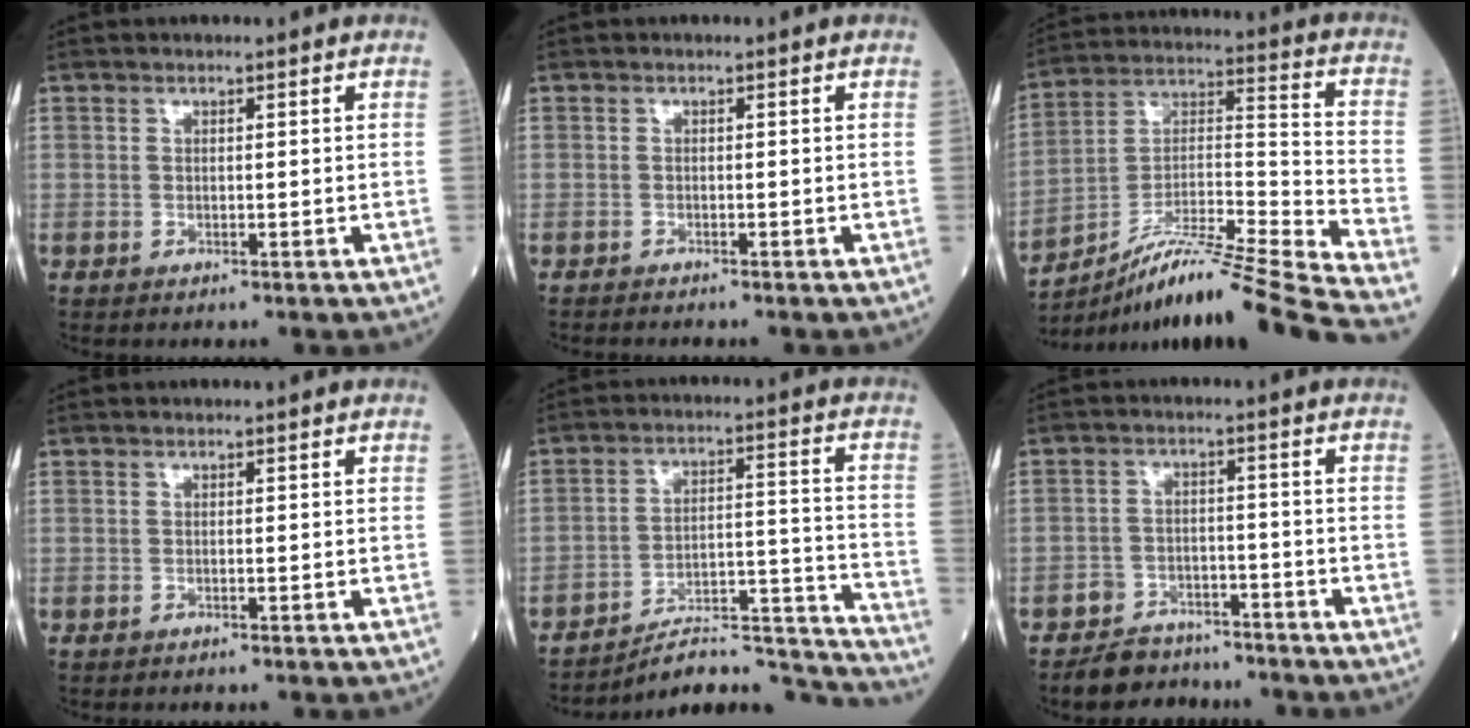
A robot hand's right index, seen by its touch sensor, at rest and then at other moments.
{"total": 1.2, "force": [-1.1, -0.1, 0.4], "torque": [-0.007, -0.001, -0.017]}
{"total": 21.0, "force": [-17.3, -2.4, 11.6], "torque": [-0.182, 0.008, -0.304]}
{"total": 0.0}
{"total": 15.3, "force": [-15.1, -0.3, 2.5], "torque": [-0.014, 0.047, -0.225]}
{"total": 5.8, "force": [-4.9, 3.0, 0.1], "torque": [0.003, 0.010, -0.084]}